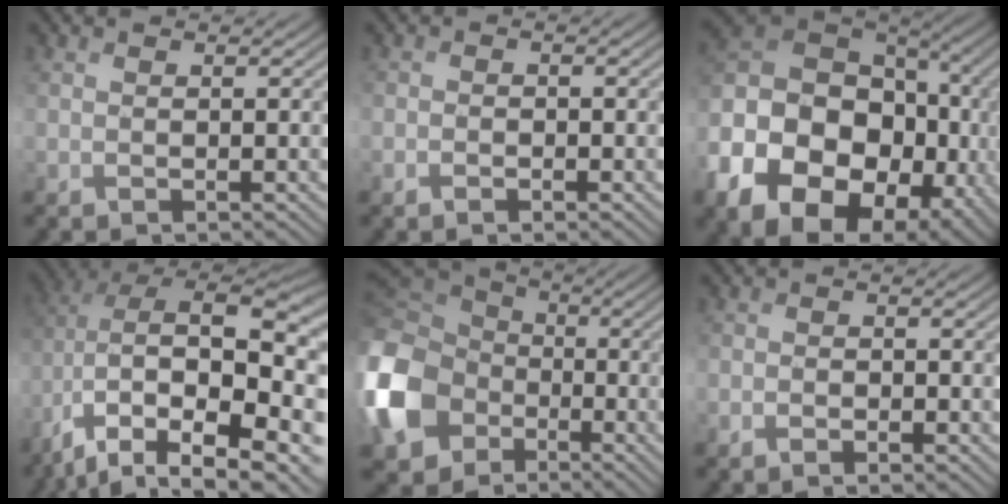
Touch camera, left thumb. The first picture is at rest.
{"total": 1.3, "force": [-0.8, 0.7, 0.7], "torque": [-0.011, -0.002, -0.015]}
{"total": 21.4, "force": [-7.0, 15.4, 13.1], "torque": [-0.306, -0.042, -0.103]}
{"total": 18.5, "force": [-5.7, 9.4, 14.8], "torque": [-0.275, -0.039, -0.051]}
{"total": 17.1, "force": [-4.8, 13.5, 9.3], "torque": [-0.298, -0.031, -0.107]}
{"total": 1.6, "force": [-1.0, 0.8, 1.0], "torque": [-0.015, -0.001, -0.018]}